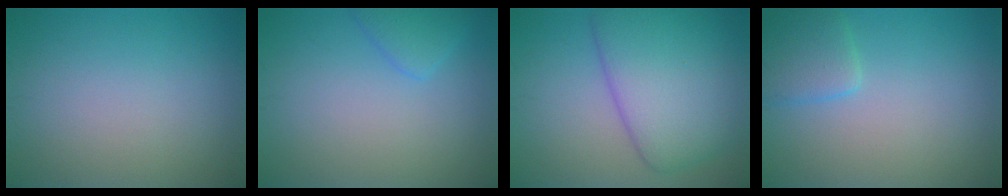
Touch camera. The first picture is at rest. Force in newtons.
{"total": 2.0, "press": 1.9, "slide": 0.0}
{"total": 8.7, "press": 8.7, "slide": 0.4}
{"total": 2.5, "press": 2.5, "slide": 0.2}